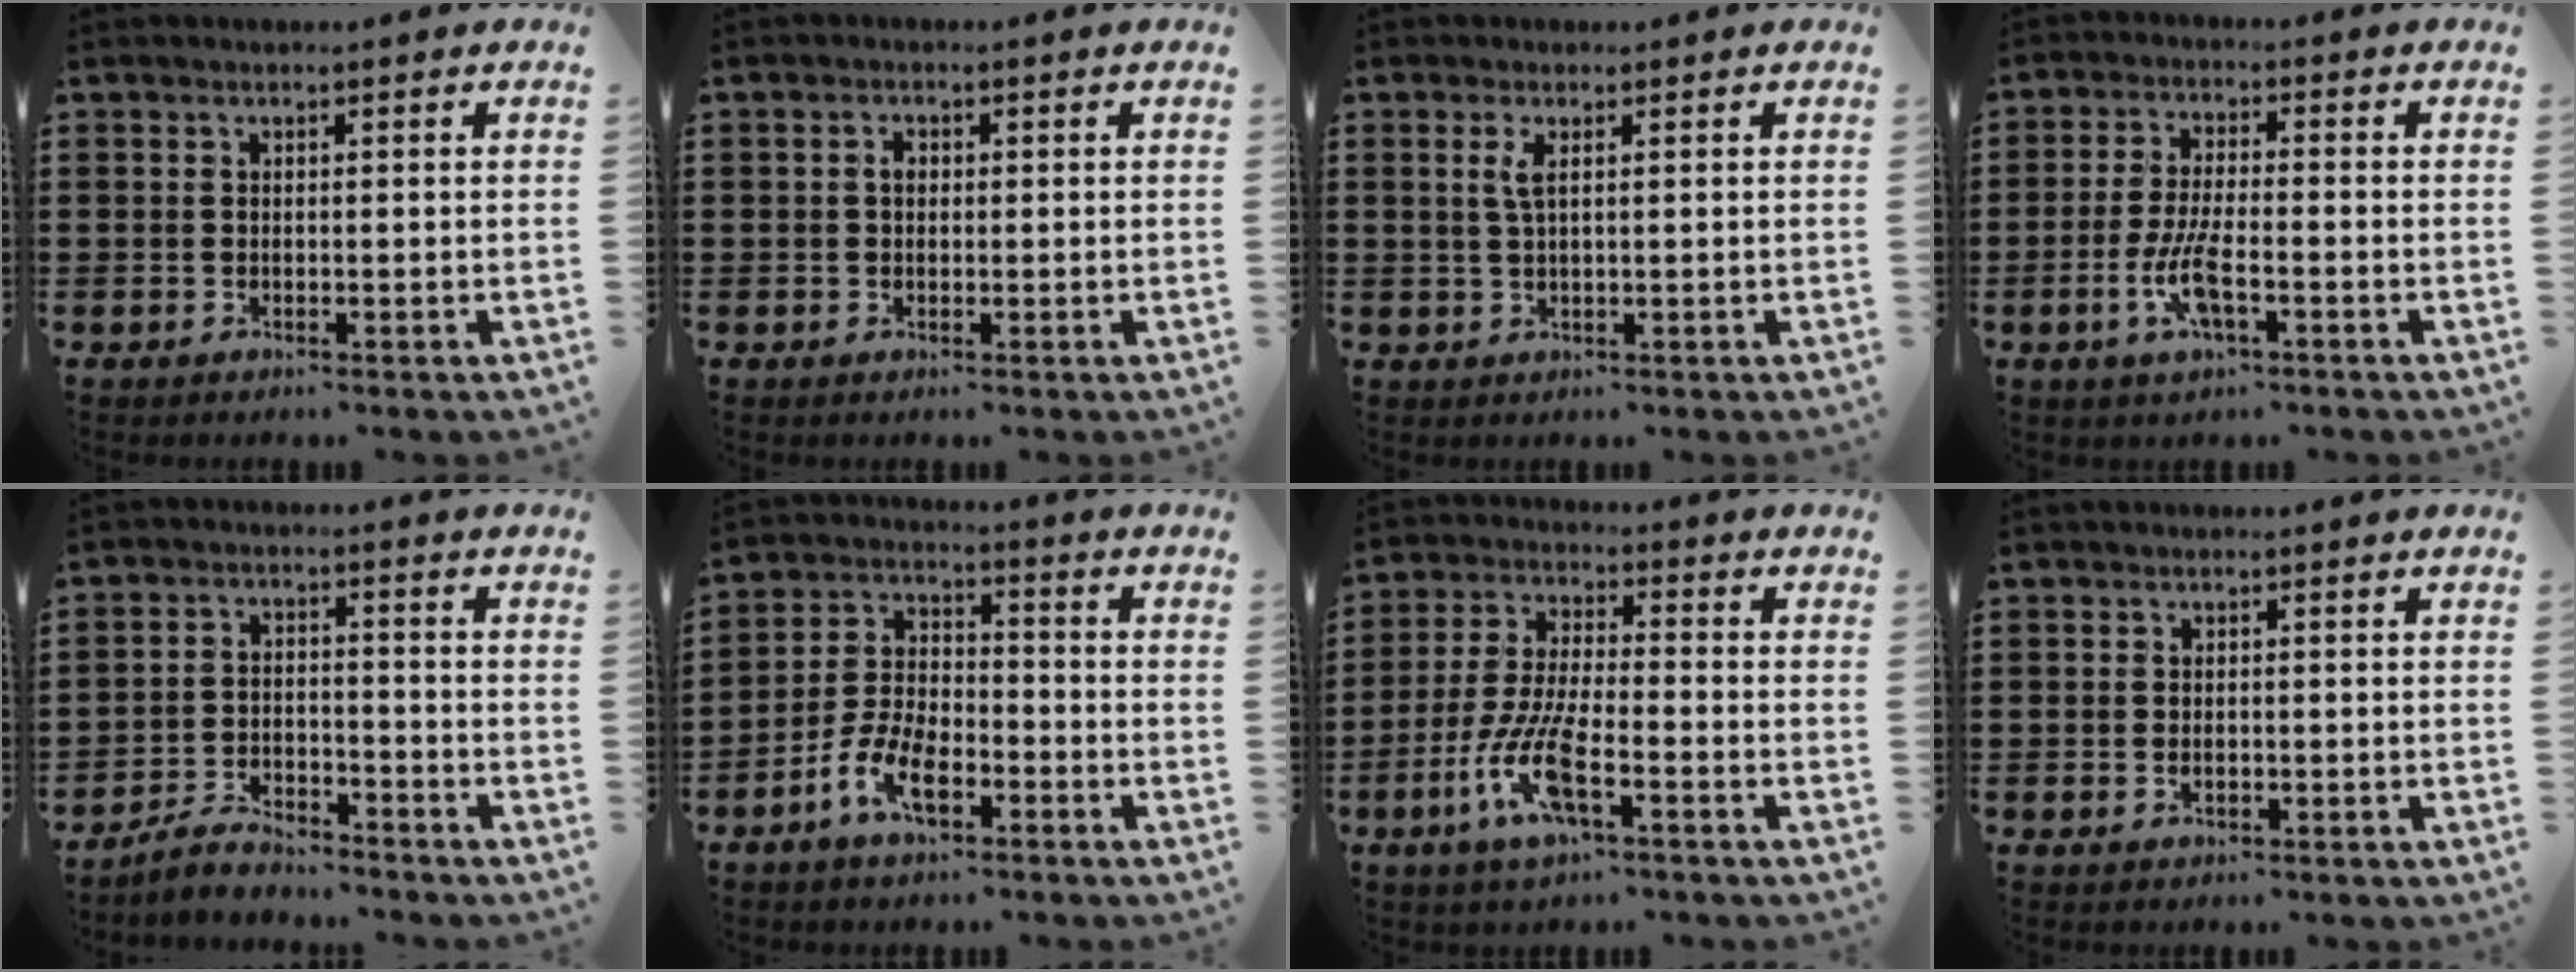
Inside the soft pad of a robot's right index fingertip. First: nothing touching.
{"total": 1.4, "force": [0.1, 0.9, 1.0], "torque": [-0.021, 0.007, 0.000]}
{"total": 2.1, "force": [0.7, 0.4, 2.0], "torque": [-0.041, 0.002, 0.010]}
{"total": 6.2, "force": [-2.4, 1.6, 5.5], "torque": [-0.123, -0.012, -0.048]}
{"total": 4.3, "force": [-4.1, 0.9, 0.8], "torque": [-0.023, 0.009, -0.086]}
{"total": 7.6, "force": [-4.1, 3.5, 5.3], "torque": [-0.128, 0.001, -0.083]}
{"total": 9.3, "force": [-4.4, 2.3, 7.9], "torque": [-0.186, -0.014, -0.085]}
{"total": 1.0, "force": [-0.2, 0.6, 0.8], "torque": [-0.016, 0.001, -0.005]}